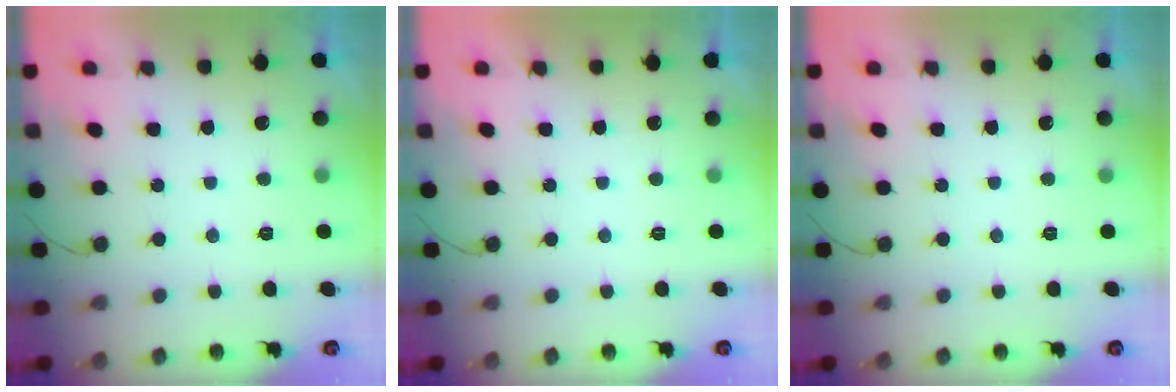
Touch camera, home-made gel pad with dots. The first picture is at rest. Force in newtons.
{"total": 1.8, "press": 1.7, "slide": 0.0}
{"total": 0.0}